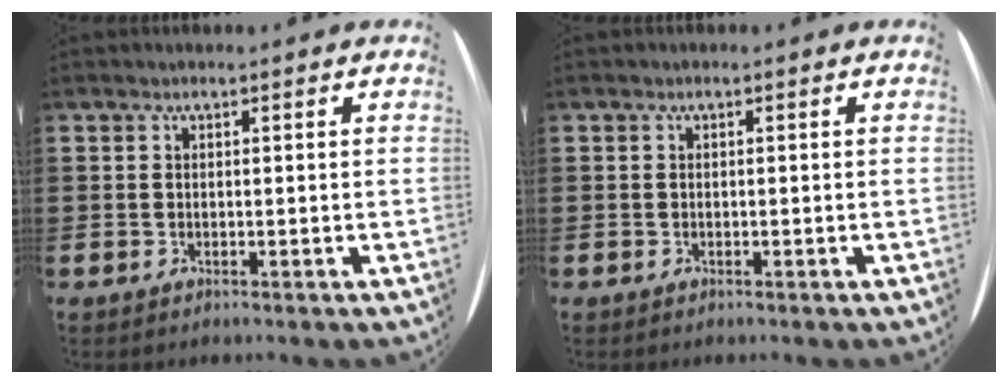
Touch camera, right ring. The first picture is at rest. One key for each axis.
{"total": 0.0}